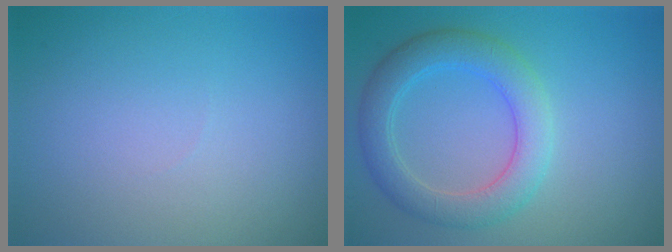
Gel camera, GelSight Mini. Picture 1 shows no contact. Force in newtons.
{"total": 4.6, "press": 4.6, "slide": 0.3}